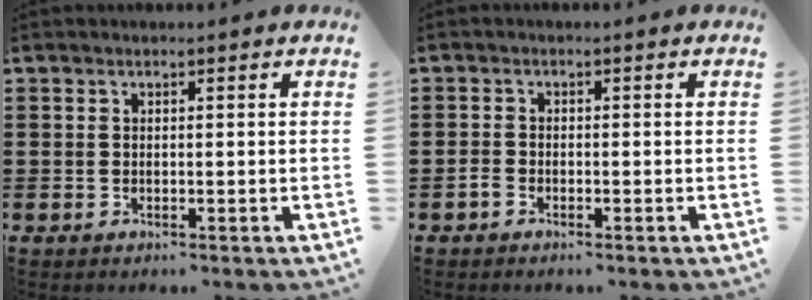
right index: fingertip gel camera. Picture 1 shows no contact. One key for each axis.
{"total": 1.2, "fx": -0.9, "fy": 0.6, "fz": 0.5, "tx": -0.011, "ty": 0.000, "tz": -0.017}